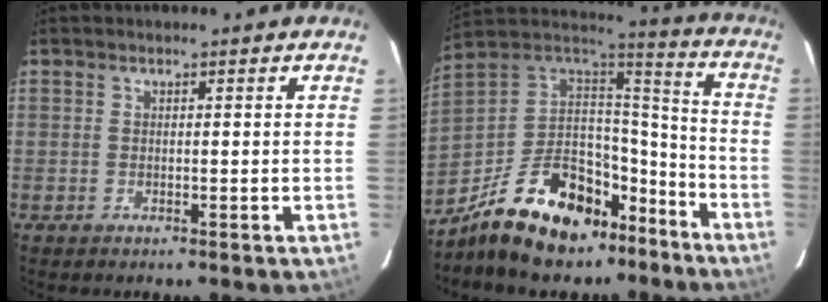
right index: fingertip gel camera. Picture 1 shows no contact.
{"total": 19.7, "force": [-14.3, 9.5, 9.8], "torque": [-0.181, 0.046, -0.244]}